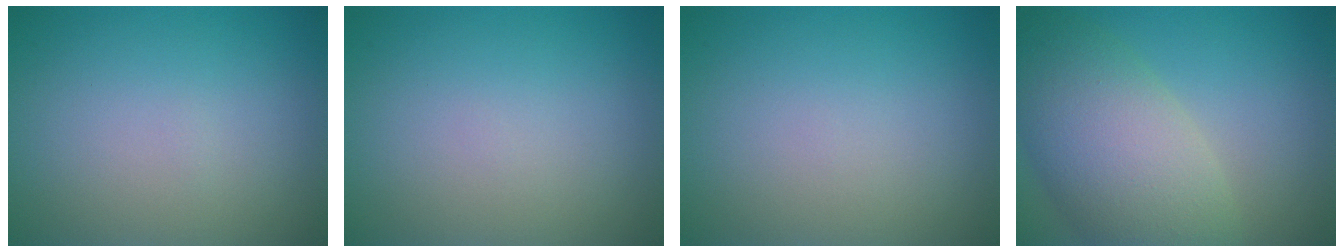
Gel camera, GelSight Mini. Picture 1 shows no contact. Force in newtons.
{"total": 0.0}
{"total": 0.0}
{"total": 8.4, "press": 8.4, "slide": 0.6}